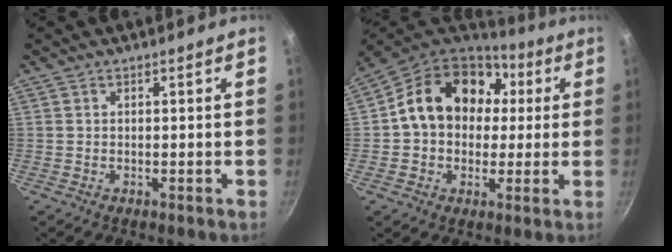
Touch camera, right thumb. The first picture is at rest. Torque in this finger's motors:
{"motor_torque": [0.85, 3.56, 0.91, -0.55, 0.12]}